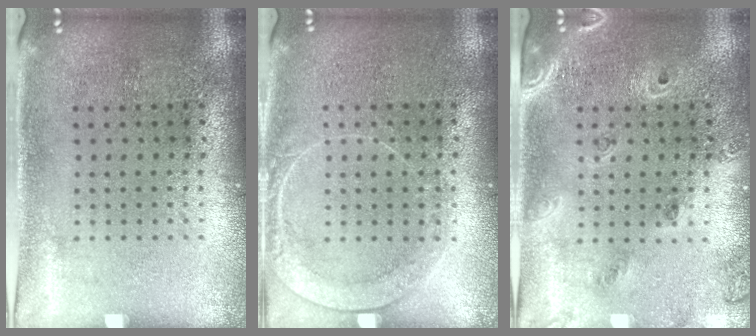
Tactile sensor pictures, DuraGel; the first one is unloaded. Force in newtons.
{"total": 1.7, "press": 1.7, "slide": 0.3}
{"total": 1.5, "press": 1.4, "slide": 0.5}